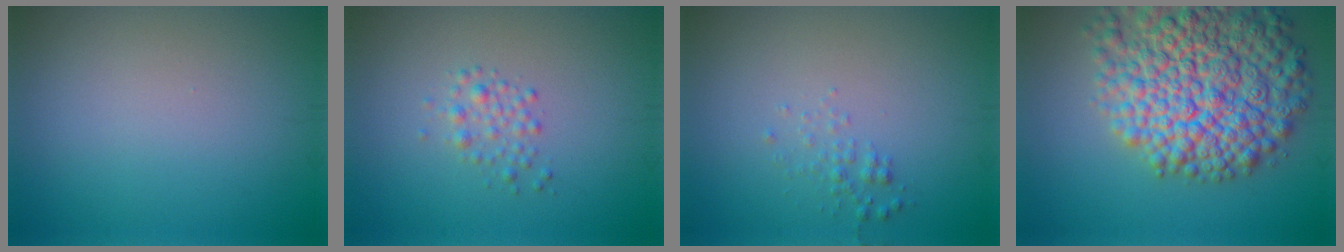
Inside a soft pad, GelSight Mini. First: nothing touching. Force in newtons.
{"total": 1.6, "press": 1.6, "slide": 0.0}
{"total": 1.1, "press": 1.1, "slide": 0.0}
{"total": 12.1, "press": 12.1, "slide": 0.6}